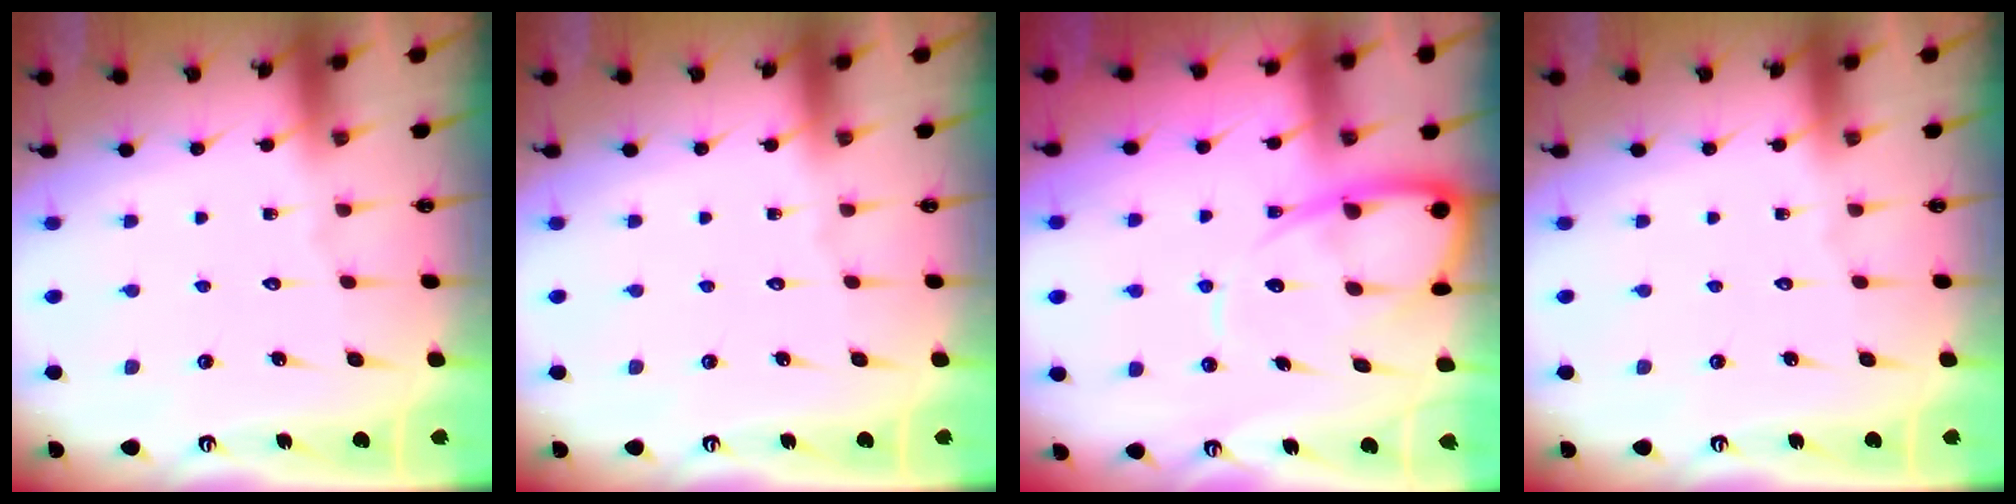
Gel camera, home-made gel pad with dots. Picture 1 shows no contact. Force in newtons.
{"total": 0.0}
{"total": 10.5, "press": 10.5, "slide": 0.8}
{"total": 0.0}